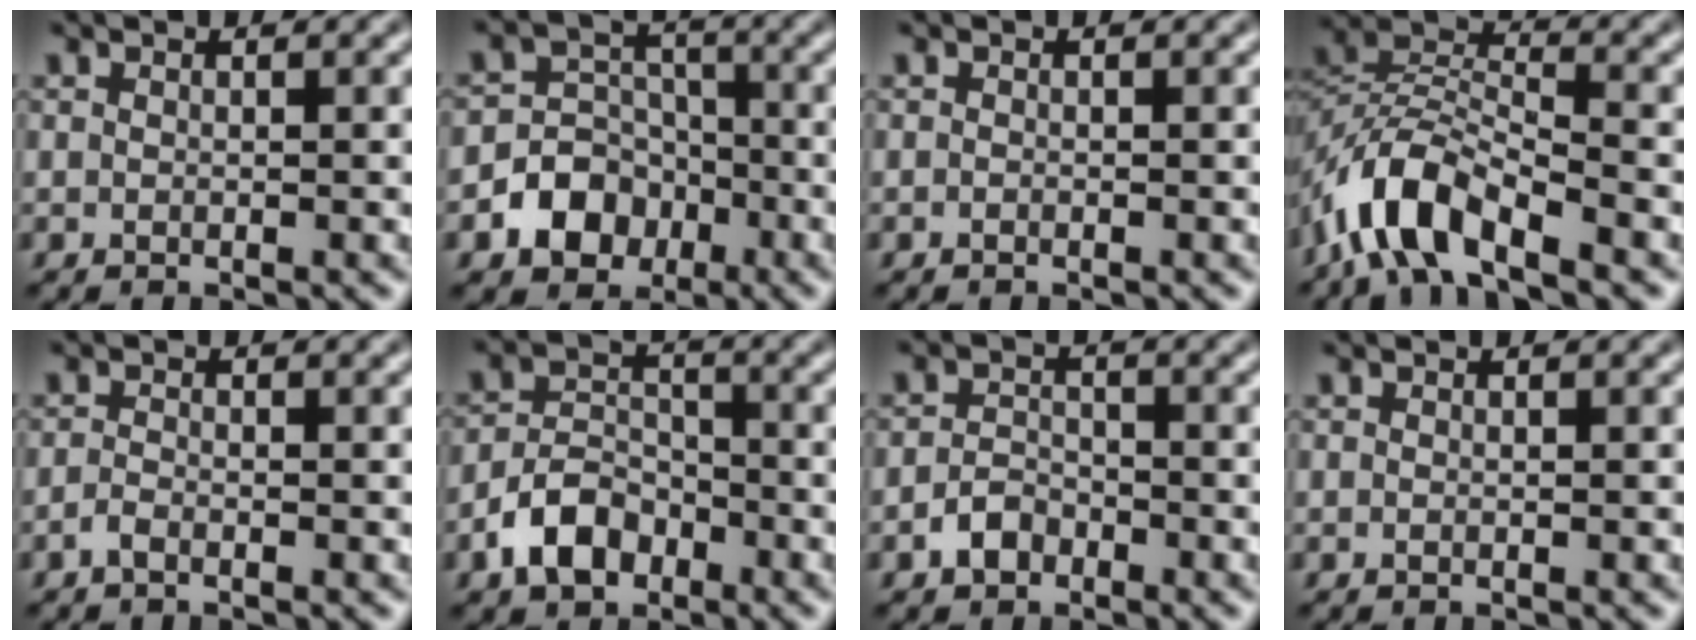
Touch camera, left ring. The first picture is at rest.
{"total": 5.5, "force": [-2.5, 4.5, 1.9], "torque": [0.000, 0.002, -0.064]}
{"total": 0.0}
{"total": 7.2, "force": [-4.8, 2.8, 4.5], "torque": [-0.078, 0.003, -0.099]}
{"total": 1.0, "force": [-0.7, 0.3, 0.6], "torque": [-0.015, 0.001, -0.017]}
{"total": 4.3, "force": [-2.5, 2.8, 2.2], "torque": [-0.037, 0.003, -0.053]}
{"total": 2.1, "force": [-1.4, 1.4, 0.9], "torque": [-0.012, 0.006, -0.030]}
{"total": 0.0}